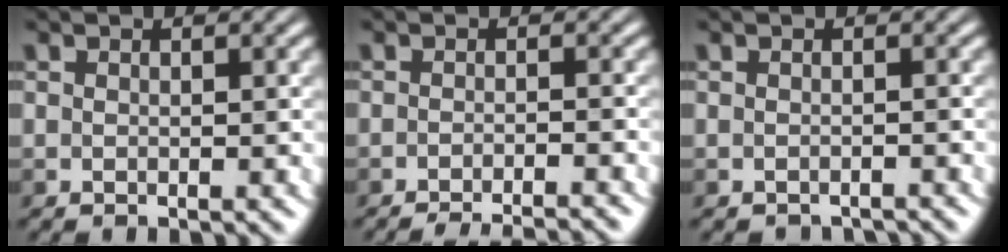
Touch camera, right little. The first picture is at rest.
{"total": 4.4, "force": [-3.4, 0.9, 2.6], "torque": [-0.010, 0.003, -0.053]}
{"total": 0.6, "force": [-0.6, -0.2, 0.0], "torque": [0.002, 0.002, -0.010]}